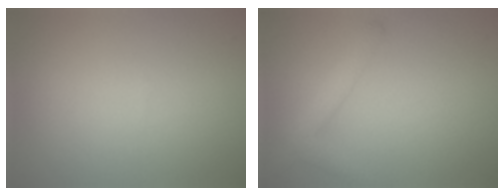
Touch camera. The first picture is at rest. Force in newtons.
{"total": 2.6, "press": 2.6, "slide": 0.2}